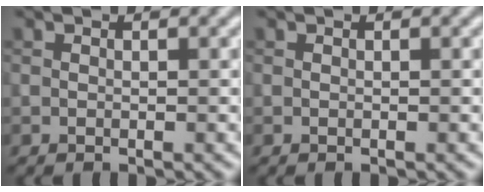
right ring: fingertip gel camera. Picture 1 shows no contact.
{"total": 0.0}